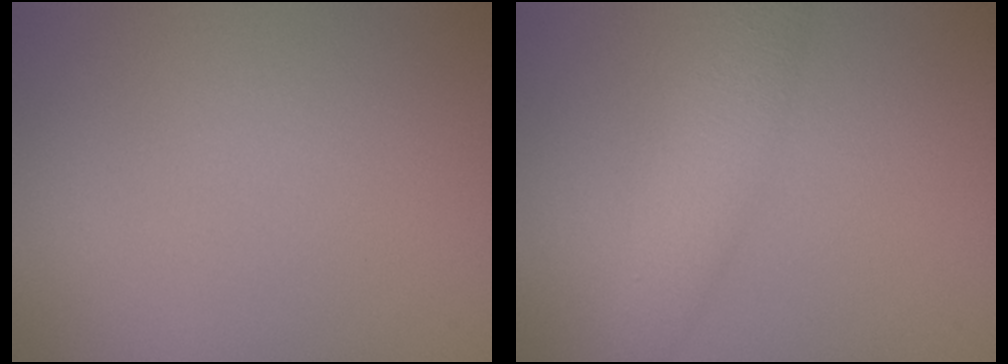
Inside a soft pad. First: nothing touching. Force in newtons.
{"total": 2.9, "press": 2.9, "slide": 0.0}